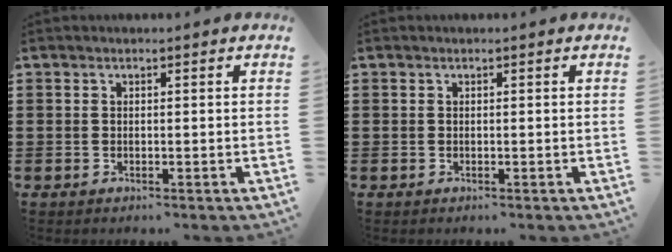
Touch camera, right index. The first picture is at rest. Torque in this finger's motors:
{"motor_torque": [-0.14, 1.20, 0.00, 0.01]}